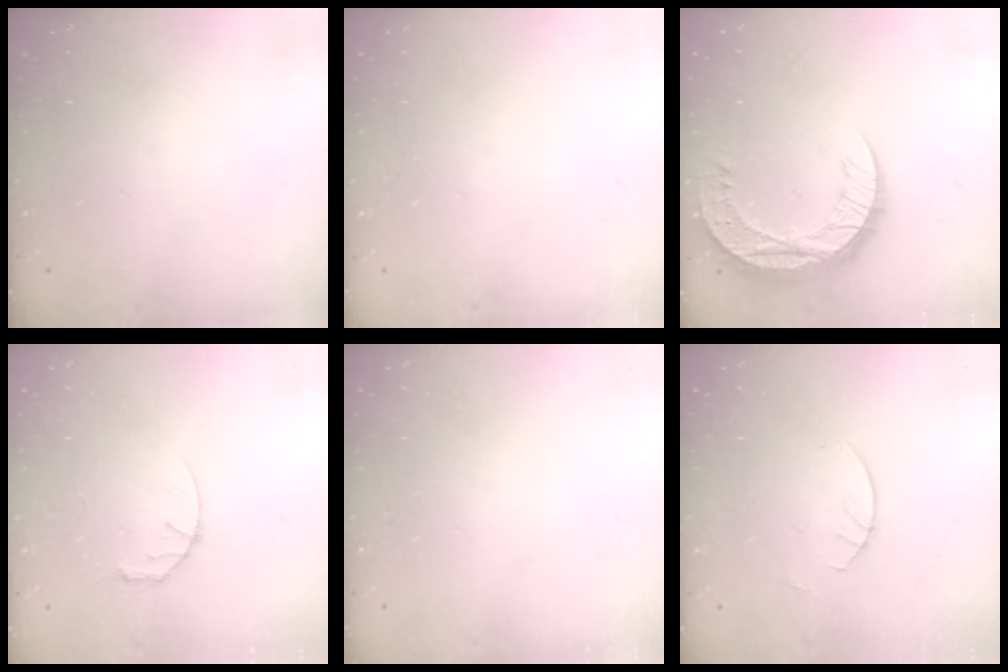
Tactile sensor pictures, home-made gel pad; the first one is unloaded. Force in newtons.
{"total": 0.0}
{"total": 19.0, "press": 18.9, "slide": 1.4}
{"total": 3.1, "press": 3.1, "slide": 0.4}
{"total": 0.0}
{"total": 2.7, "press": 2.7, "slide": 0.2}